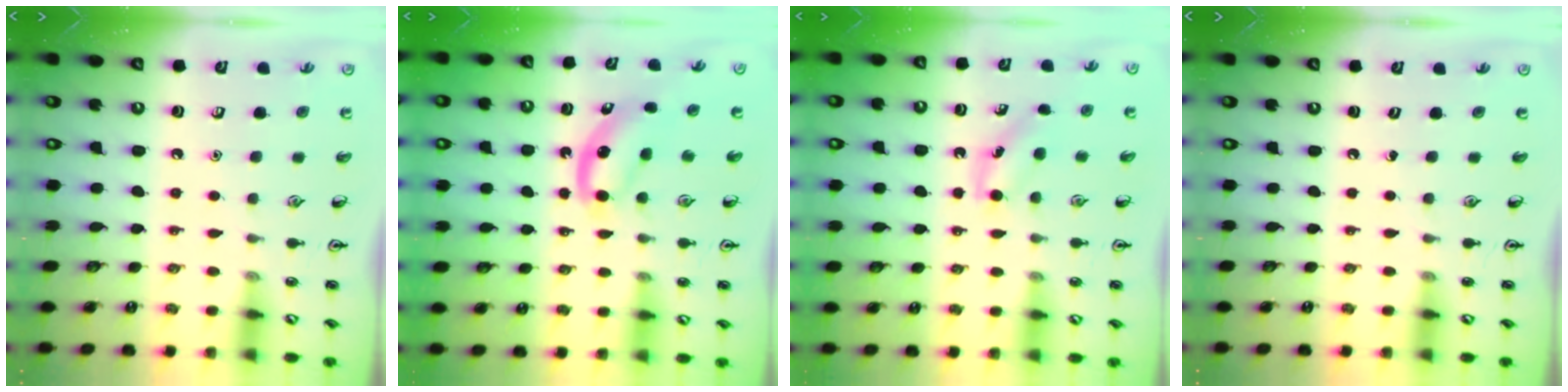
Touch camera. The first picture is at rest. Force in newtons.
{"total": 4.1, "press": 4.1, "slide": 0.7}
{"total": 4.7, "press": 4.5, "slide": 1.6}
{"total": 0.0}